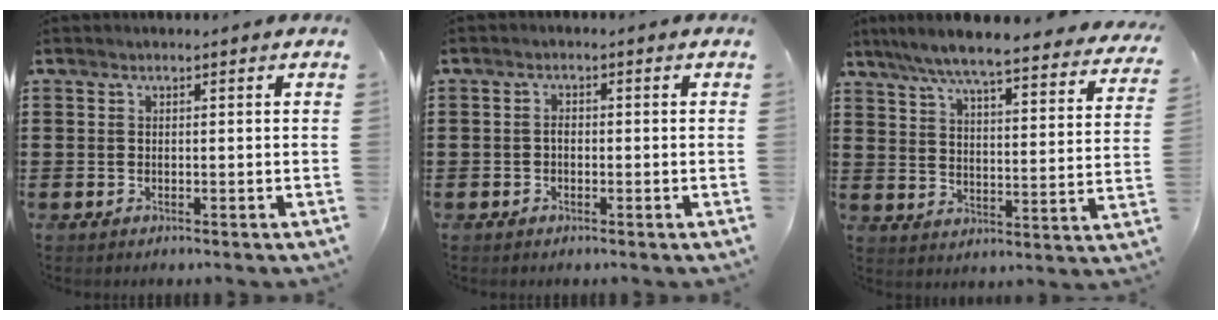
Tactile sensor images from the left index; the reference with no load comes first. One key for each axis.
{"total": 1.4, "fx": -0.4, "fy": 0.9, "fz": 1.0, "tx": -0.020, "ty": 0.003, "tz": -0.009}
{"total": 6.4, "fx": 5.7, "fy": -0.2, "fz": 2.9, "tx": -0.082, "ty": -0.043, "tz": 0.094}